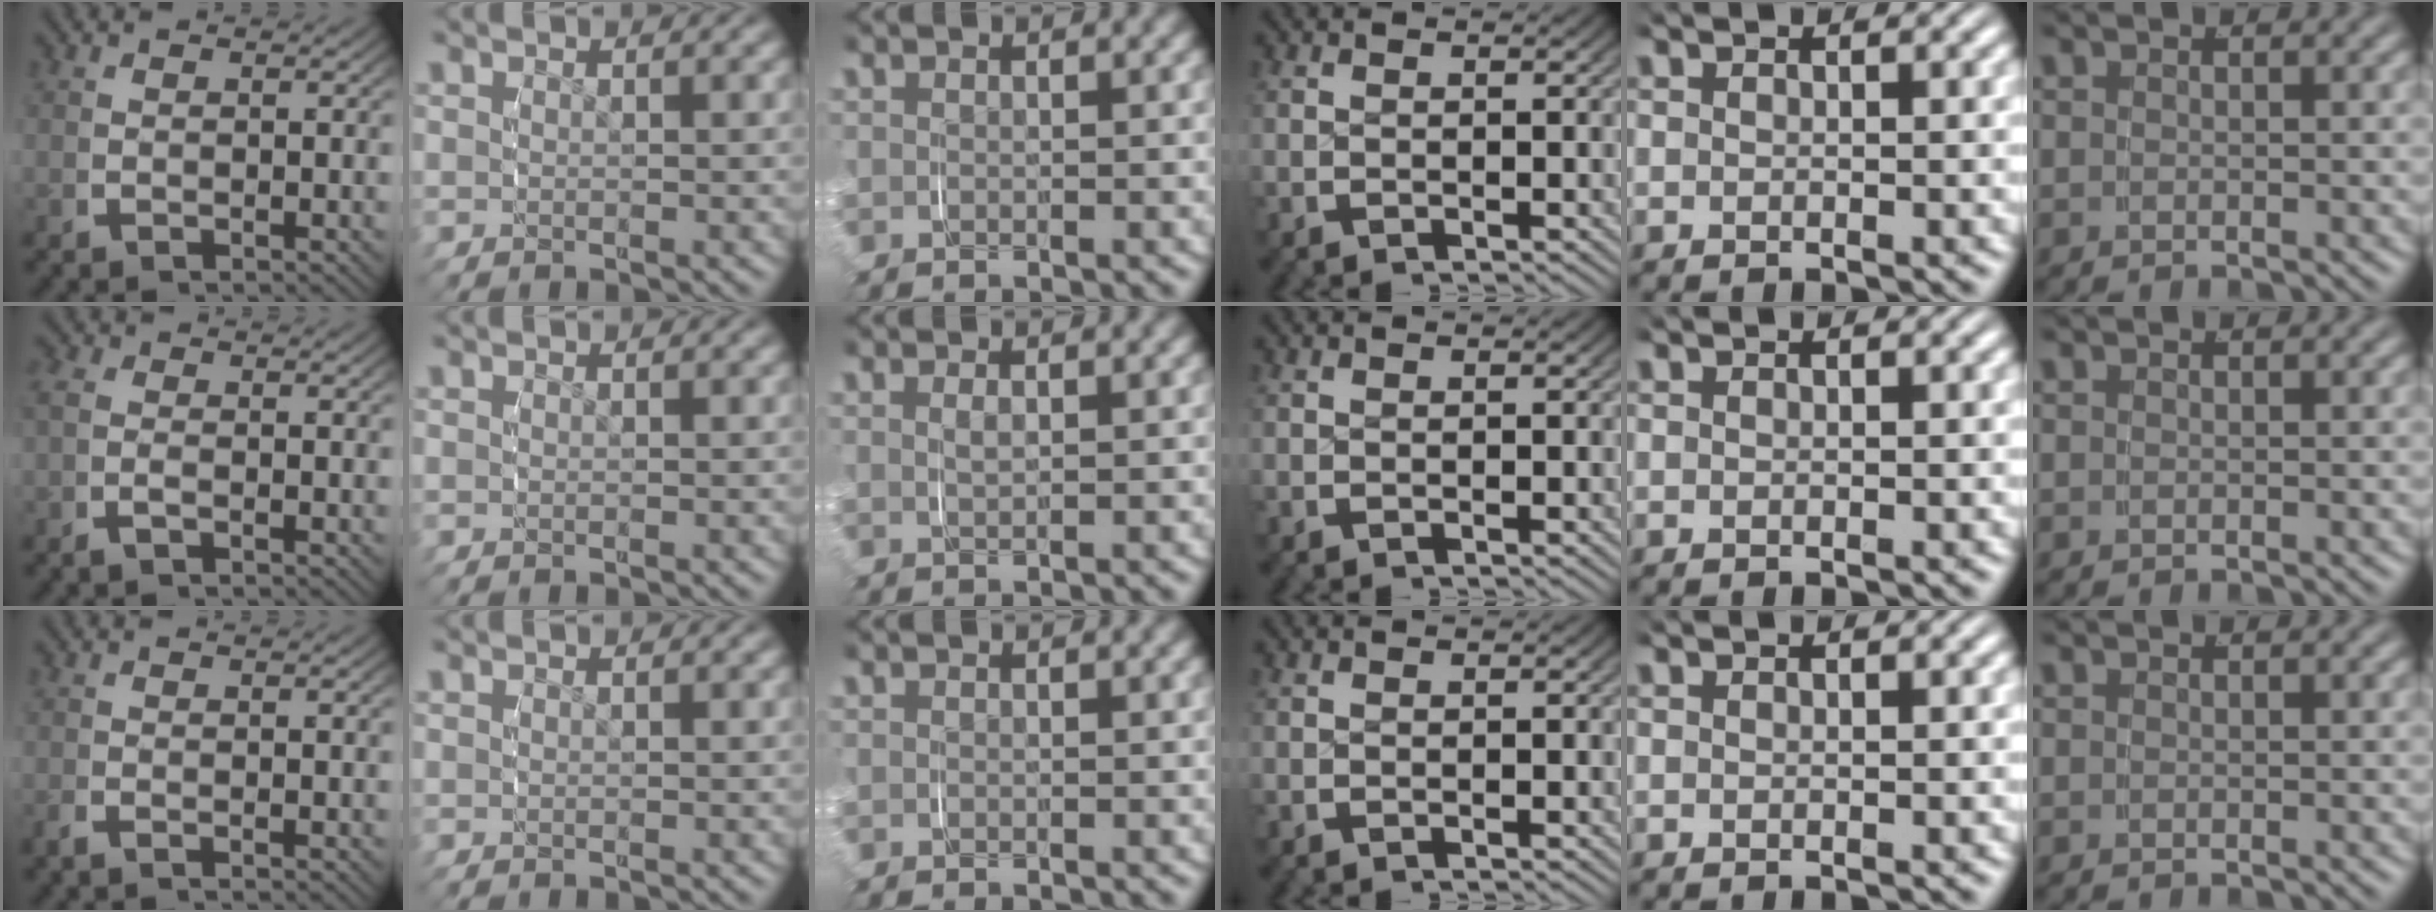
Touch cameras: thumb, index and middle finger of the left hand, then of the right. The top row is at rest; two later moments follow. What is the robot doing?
{"motion": "grasp_and_lifting", "object": "paper"}